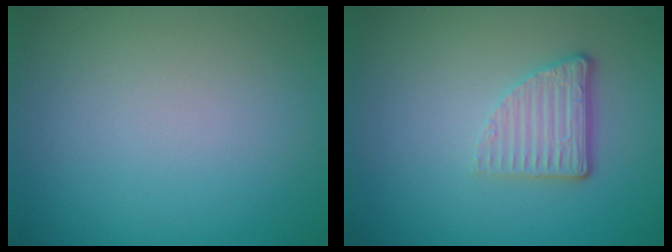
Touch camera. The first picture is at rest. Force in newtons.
{"total": 3.0, "press": 2.1, "slide": 2.1}